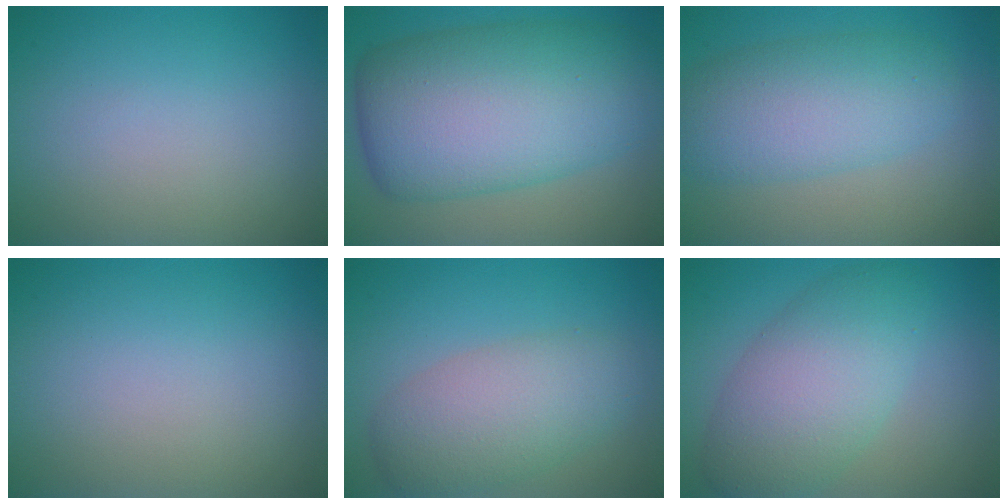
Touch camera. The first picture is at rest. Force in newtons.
{"total": 12.7, "press": 12.7, "slide": 0.2}
{"total": 6.3, "press": 6.3, "slide": 0.5}
{"total": 0.0}
{"total": 5.5, "press": 5.5, "slide": 0.1}
{"total": 6.9, "press": 6.9, "slide": 0.3}